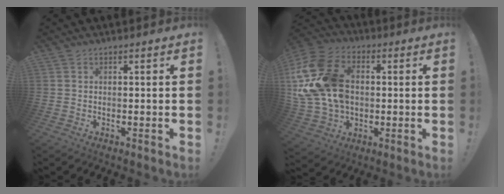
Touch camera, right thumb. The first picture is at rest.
{"total": 22.7, "force": [3.0, 16.9, 14.9], "torque": [-0.256, 0.000, 0.064]}